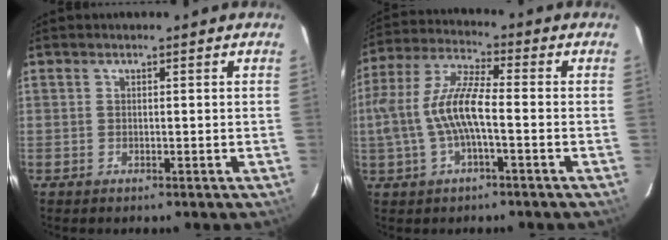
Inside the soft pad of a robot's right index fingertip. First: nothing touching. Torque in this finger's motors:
{"motor_torque": [0.63, -0.37, 0.77, 0.21]}